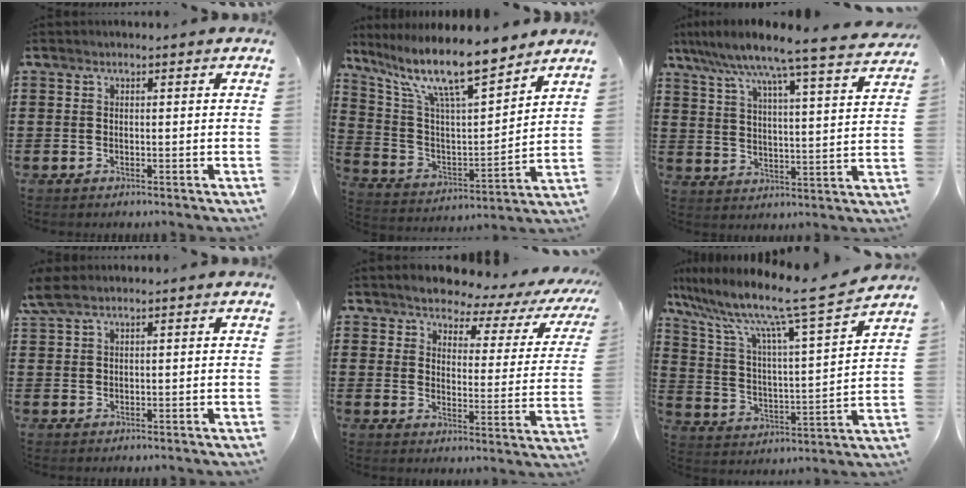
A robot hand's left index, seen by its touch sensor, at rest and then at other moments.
{"total": 13.3, "force": [10.5, 2.4, 7.9], "torque": [-0.182, -0.056, 0.178]}
{"total": 7.5, "force": [6.6, -0.6, 3.5], "torque": [-0.095, -0.048, 0.104]}
{"total": 2.6, "force": [1.7, 0.7, 1.9], "torque": [-0.042, 0.002, 0.031]}
{"total": 4.3, "force": [4.0, 0.8, 1.4], "torque": [-0.045, -0.033, 0.061]}
{"total": 11.7, "force": [9.6, -0.3, 6.7], "torque": [-0.165, -0.066, 0.153]}